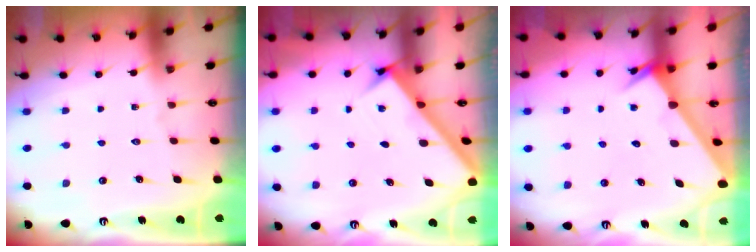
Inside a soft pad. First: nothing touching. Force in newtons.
{"total": 2.6, "press": 2.6, "slide": 0.3}
{"total": 2.4, "press": 2.4, "slide": 0.1}